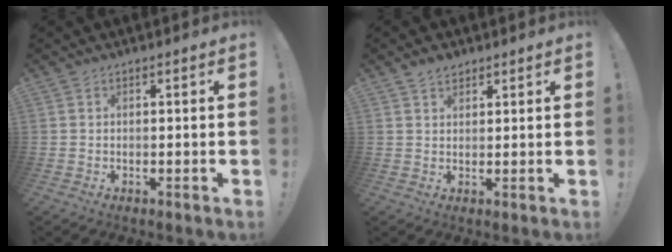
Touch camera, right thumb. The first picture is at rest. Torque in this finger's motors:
{"motor_torque": [-0.04, 0.00, 0.26, 0.09, 0.00]}